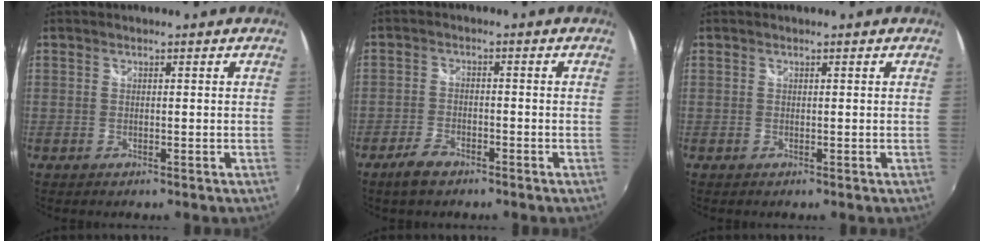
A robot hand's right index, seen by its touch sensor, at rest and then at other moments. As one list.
[{"total": 4.3, "force": [-3.3, 1.8, 2.1], "torque": [-0.059, 0.000, -0.062]}, {"total": 0.0}]